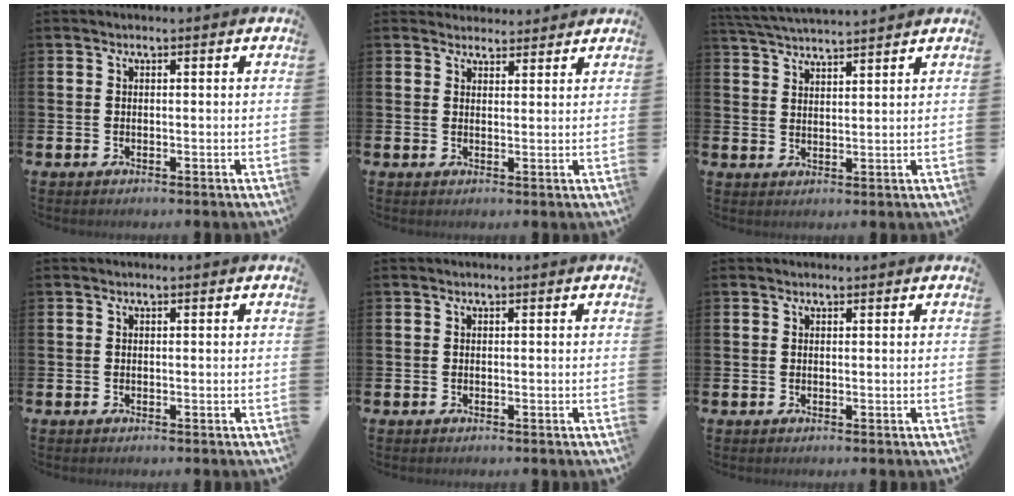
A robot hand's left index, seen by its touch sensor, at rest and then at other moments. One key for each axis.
{"total": 2.8, "fx": 2.6, "fy": 0.8, "fz": -0.3, "tx": 0.009, "ty": -0.014, "tz": 0.047}
{"total": 3.9, "fx": 3.9, "fy": -0.3, "fz": 0.4, "tx": -0.025, "ty": -0.021, "tz": 0.071}
{"total": 0.0}
{"total": 0.0}
{"total": 0.0}